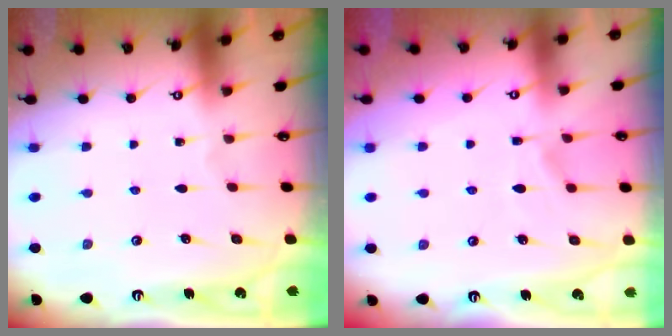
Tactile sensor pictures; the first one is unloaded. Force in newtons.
{"total": 1.7, "press": 1.1, "slide": 1.2}